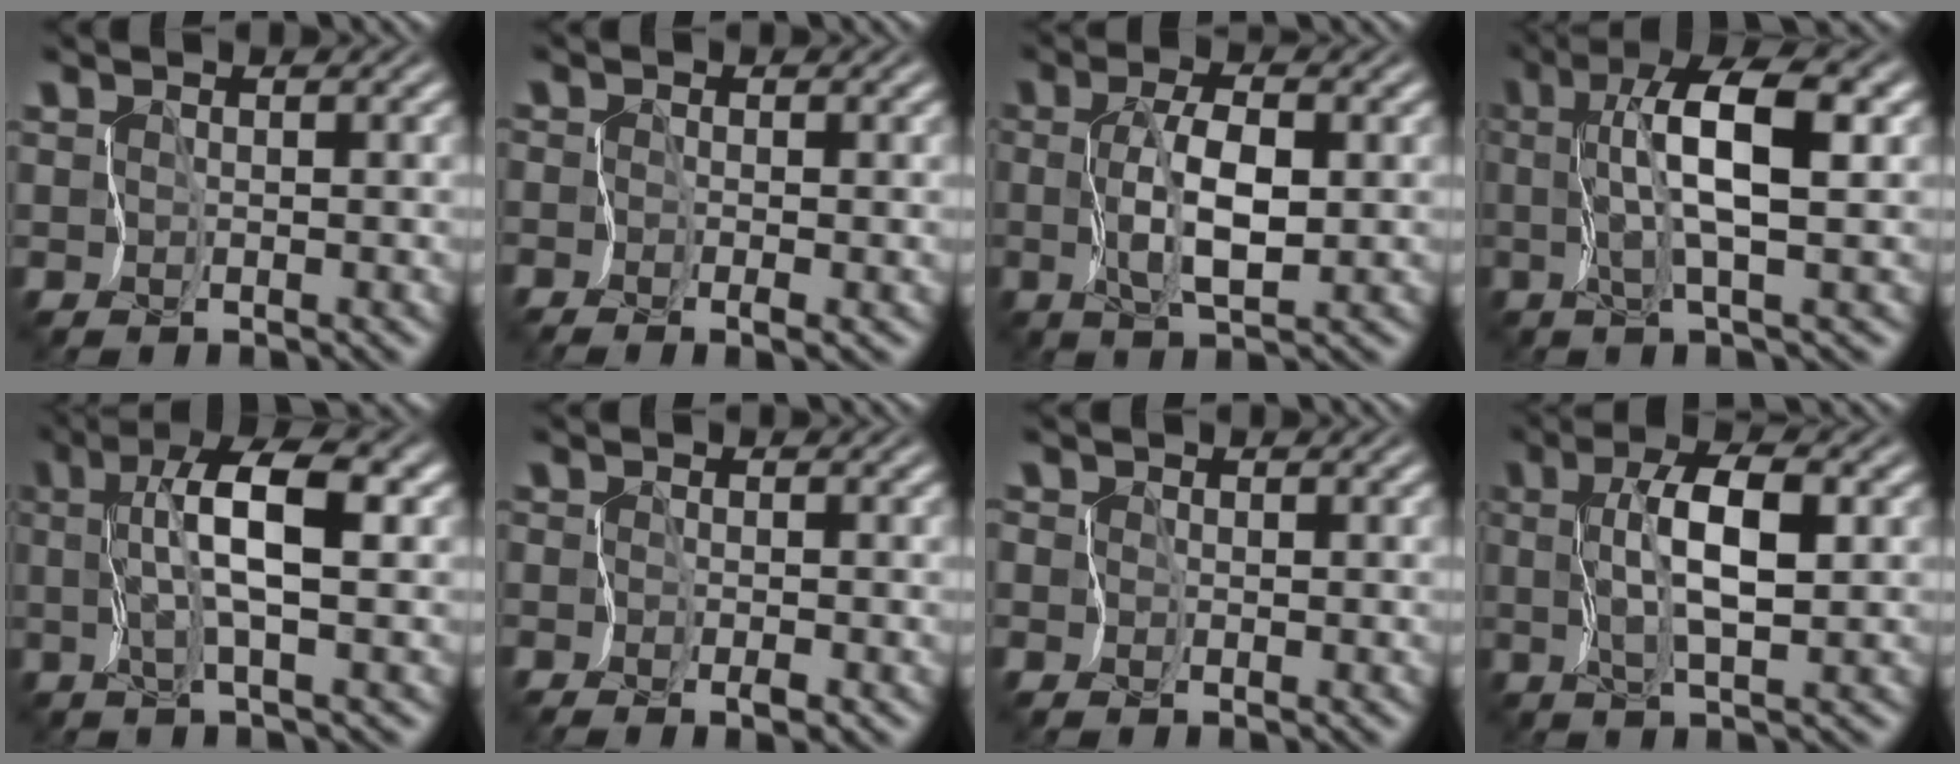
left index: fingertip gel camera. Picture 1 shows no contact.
{"total": 1.0, "force": [-0.7, -0.1, 0.6], "torque": [-0.014, -0.006, -0.017]}
{"total": 3.8, "force": [0.0, 1.1, 3.7], "torque": [-0.078, -0.002, 0.003]}
{"total": 6.1, "force": [1.1, 0.8, 6.0], "torque": [-0.101, 0.008, 0.014]}
{"total": 4.9, "force": [0.8, 0.5, 4.9], "torque": [-0.090, 0.008, 0.008]}
{"total": 1.1, "force": [-1.0, 0.1, 0.6], "torque": [-0.013, -0.006, -0.020]}
{"total": 1.1, "force": [0.0, 1.0, 0.5], "torque": [-0.001, 0.006, -0.010]}
{"total": 4.3, "force": [0.5, 0.8, 4.2], "torque": [-0.083, 0.005, 0.009]}